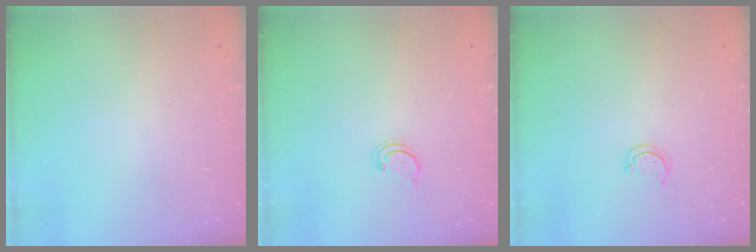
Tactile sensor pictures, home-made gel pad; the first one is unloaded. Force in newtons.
{"total": 2.2, "press": 2.2, "slide": 0.2}
{"total": 3.2, "press": 3.2, "slide": 0.2}